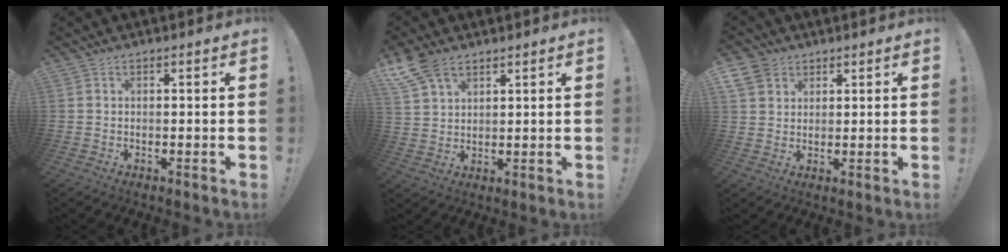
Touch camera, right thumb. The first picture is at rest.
{"total": 8.7, "force": [5.9, 4.7, 4.4], "torque": [-0.090, -0.023, 0.115]}
{"total": 6.7, "force": [4.0, 4.9, 2.1], "torque": [-0.033, -0.019, 0.080]}